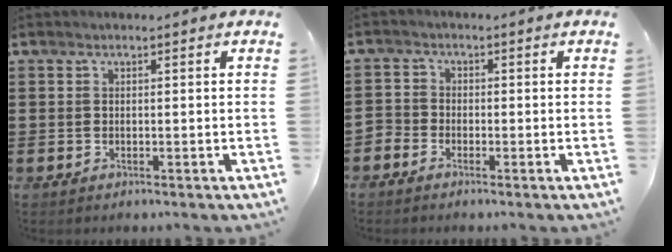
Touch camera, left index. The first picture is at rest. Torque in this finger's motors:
{"motor_torque": [-0.27, 0.50, 0.01, 0.00]}